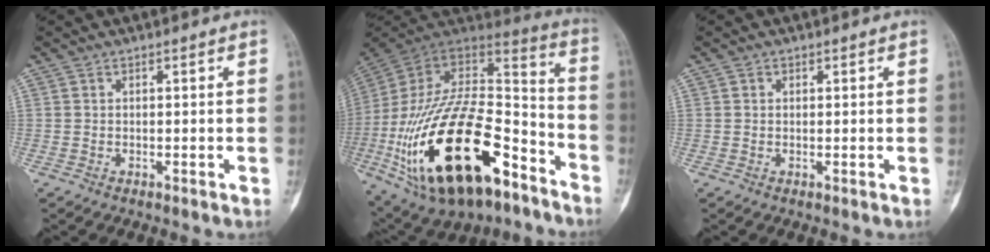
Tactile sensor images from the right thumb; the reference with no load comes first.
{"total": 35.4, "force": [-15.2, 16.9, 27.1], "torque": [-0.540, 0.045, -0.246]}
{"total": 0.5, "force": [0.2, 0.5, 0.1], "torque": [0.002, 0.001, 0.003]}